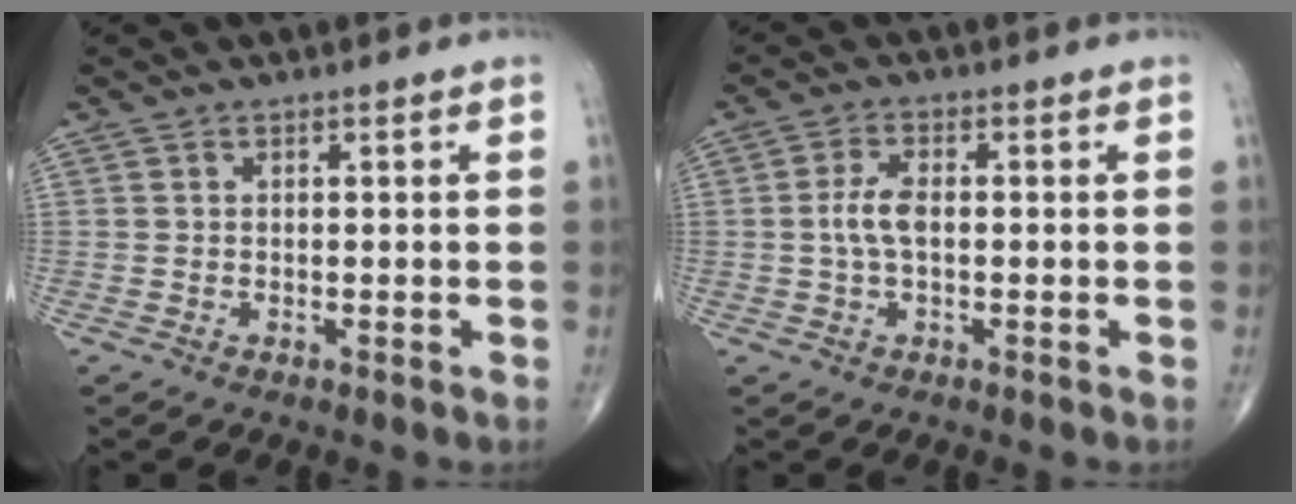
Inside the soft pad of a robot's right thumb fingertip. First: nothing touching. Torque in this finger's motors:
{"motor_torque": [1.07, 0.92, 0.96, 0.14, 0.03]}